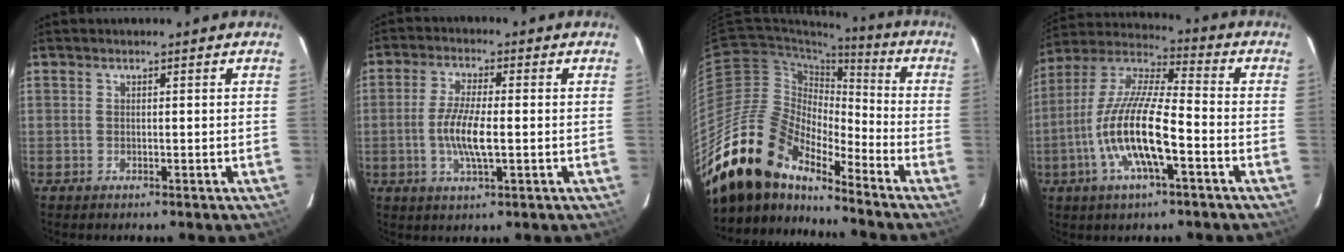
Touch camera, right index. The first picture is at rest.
{"total": 7.4, "force": [-1.2, 1.5, 7.2], "torque": [-0.143, -0.003, -0.025]}
{"total": 19.5, "force": [-16.6, 6.6, 7.8], "torque": [-0.148, -0.006, -0.313]}
{"total": 15.8, "force": [-5.3, 3.6, 14.4], "torque": [-0.288, -0.006, -0.109]}